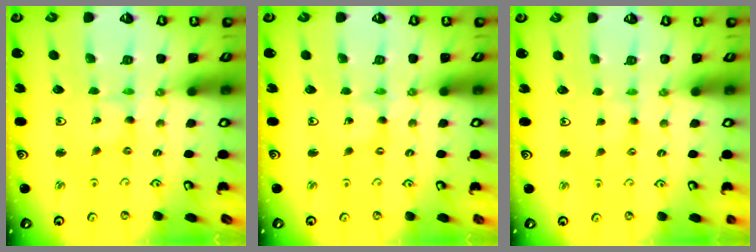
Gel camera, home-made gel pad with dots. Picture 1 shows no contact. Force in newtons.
{"total": 0.0}
{"total": 1.0, "press": 1.0, "slide": 0.2}